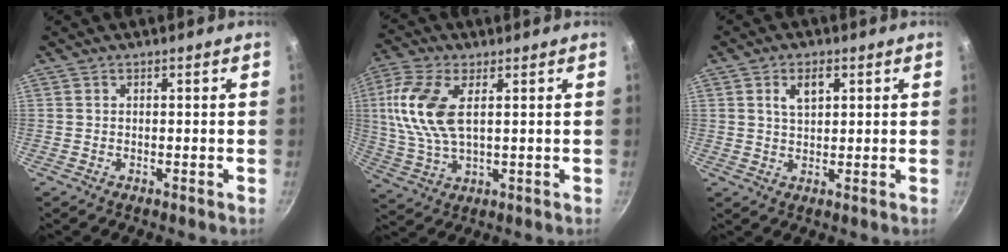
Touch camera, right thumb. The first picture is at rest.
{"total": 12.0, "force": [2.8, 5.8, 10.1], "torque": [-0.213, 0.002, 0.056]}
{"total": 4.7, "force": [1.7, 2.7, 3.5], "torque": [-0.048, -0.003, 0.031]}